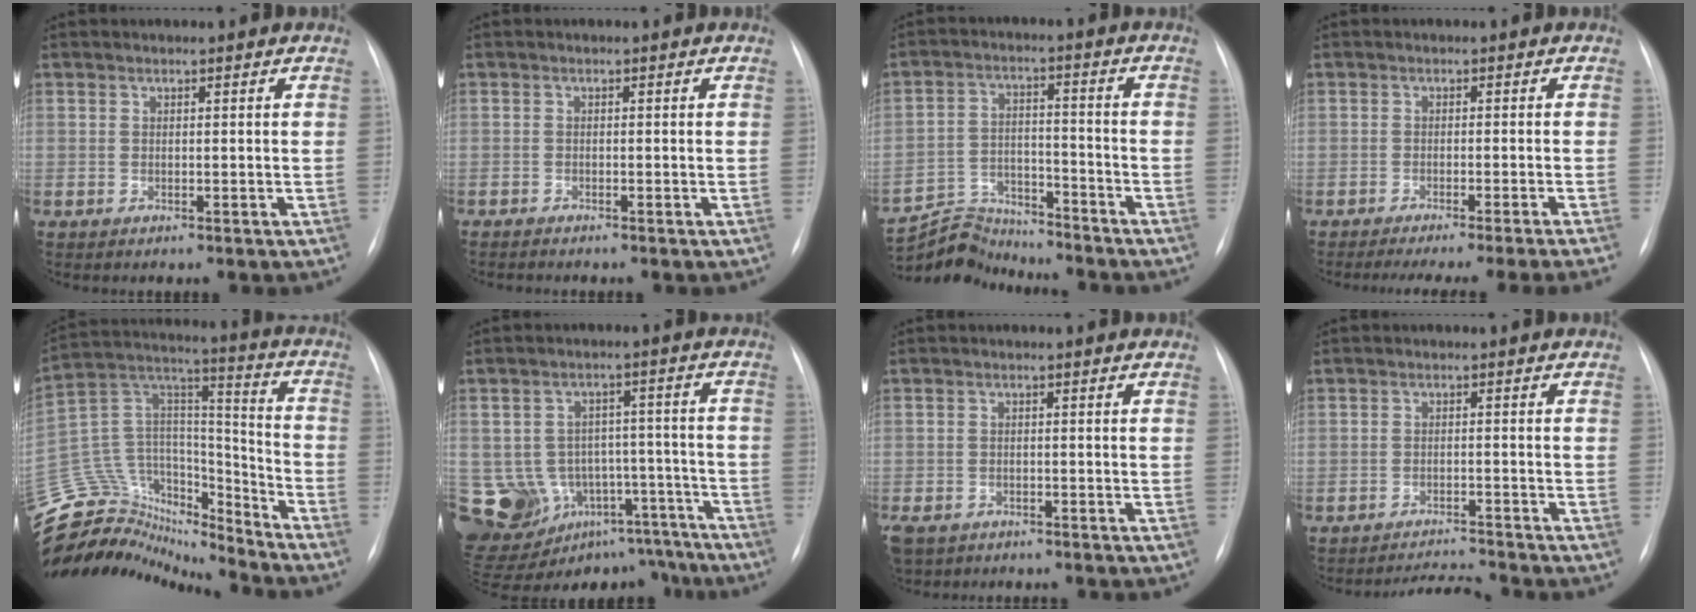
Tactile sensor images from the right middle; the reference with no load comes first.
{"total": 0.8, "force": [-0.7, 0.0, 0.3], "torque": [-0.008, -0.002, -0.012]}
{"total": 8.6, "force": [-8.5, 1.2, -0.8], "torque": [0.007, 0.022, -0.153]}
{"total": 13.3, "force": [-11.6, -1.9, 6.2], "torque": [-0.069, -0.036, -0.158]}
{"total": 27.5, "force": [-25.2, 7.9, 7.9], "torque": [-0.221, 0.031, -0.408]}
{"total": 16.5, "force": [-9.8, 11.4, 6.7], "torque": [-0.104, 0.055, -0.128]}
{"total": 7.1, "force": [-5.0, 4.3, 2.7], "torque": [-0.065, -0.007, -0.077]}
{"total": 3.5, "force": [-3.3, -1.2, -0.4], "torque": [0.001, -0.010, -0.050]}